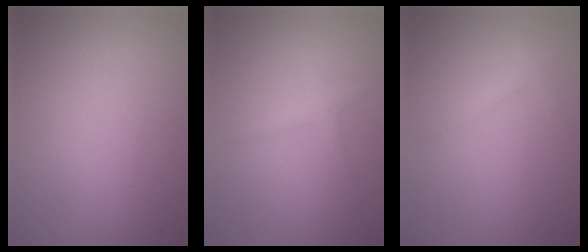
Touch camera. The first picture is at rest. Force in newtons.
{"total": 1.4, "press": 1.4, "slide": 0.0}
{"total": 1.2, "press": 1.2, "slide": 0.1}